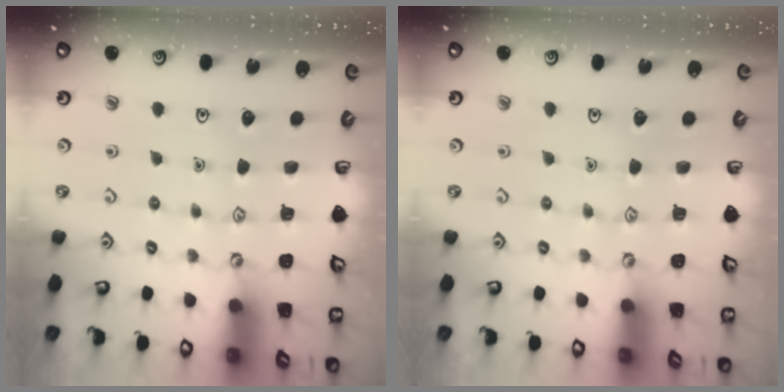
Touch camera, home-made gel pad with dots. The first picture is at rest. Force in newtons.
{"total": 0.0}